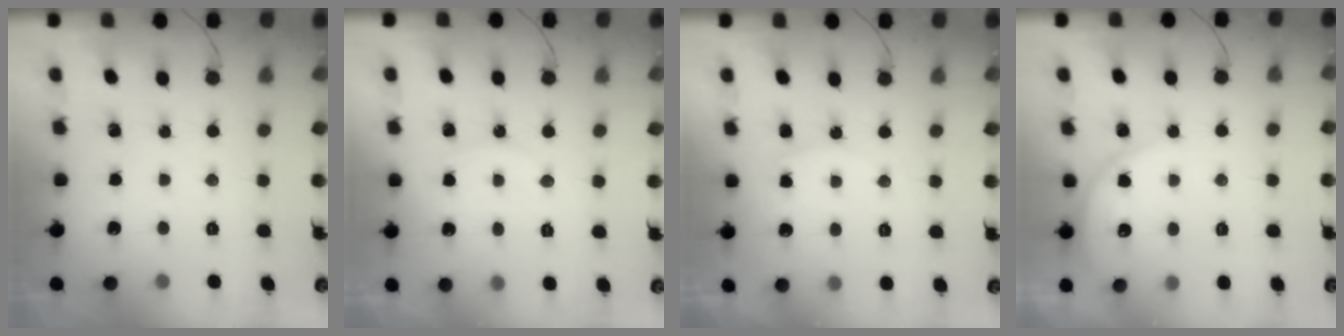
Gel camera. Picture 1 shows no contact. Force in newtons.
{"total": 6.5, "press": 6.5, "slide": 0.7}
{"total": 5.8, "press": 5.8, "slide": 0.6}
{"total": 5.8, "press": 5.8, "slide": 0.4}